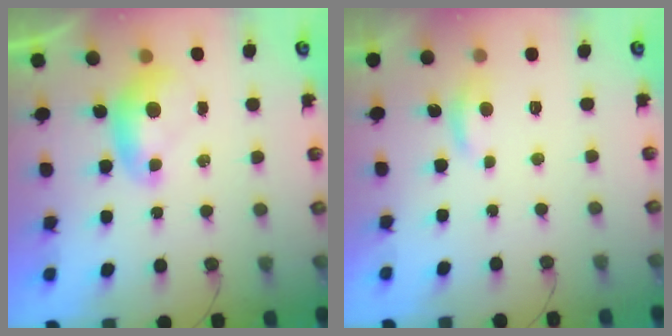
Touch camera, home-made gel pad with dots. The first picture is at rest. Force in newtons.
{"total": 1.4, "press": 1.3, "slide": 0.5}